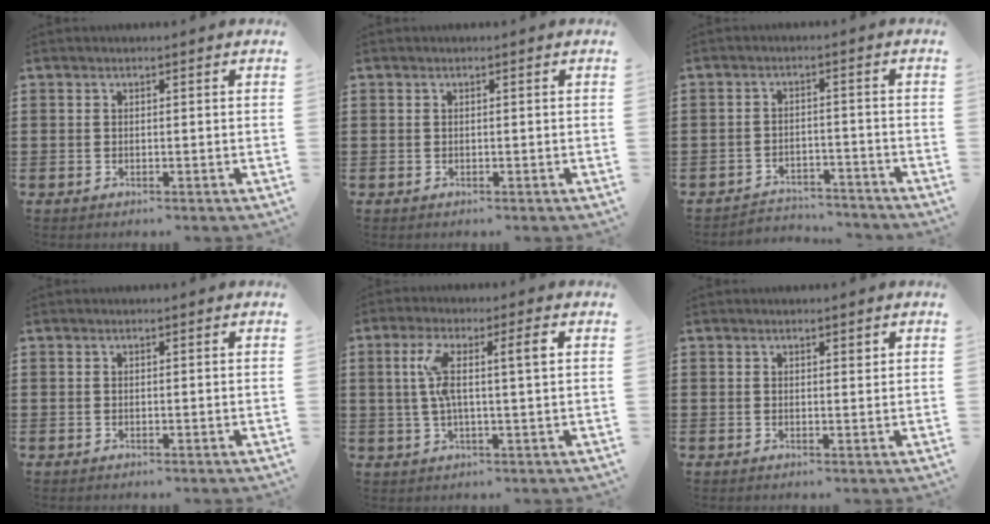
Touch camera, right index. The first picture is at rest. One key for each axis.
{"total": 0.0}
{"total": 3.5, "fx": -3.4, "fy": 0.7, "fz": 0.1, "tx": -0.008, "ty": 0.002, "tz": -0.073}
{"total": 0.0}
{"total": 6.7, "fx": 1.3, "fy": 0.8, "fz": 6.5, "tx": -0.133, "ty": -0.001, "tz": 0.014}
{"total": 0.8, "fx": 0.6, "fy": 0.4, "fz": 0.4, "tx": 0.000, "ty": 0.000, "tz": 0.009}